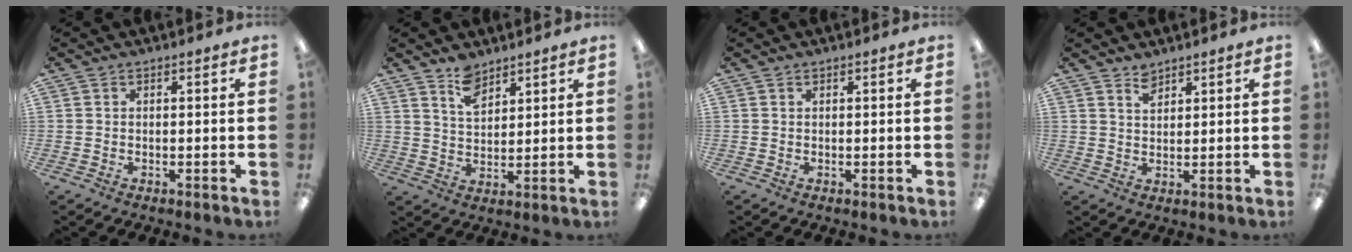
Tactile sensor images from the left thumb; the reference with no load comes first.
{"total": 5.7, "force": [4.7, 2.5, 1.9], "torque": [-0.034, -0.026, 0.087]}
{"total": 0.0}
{"total": 2.9, "force": [2.6, 1.0, 0.8], "torque": [-0.010, -0.012, 0.049]}